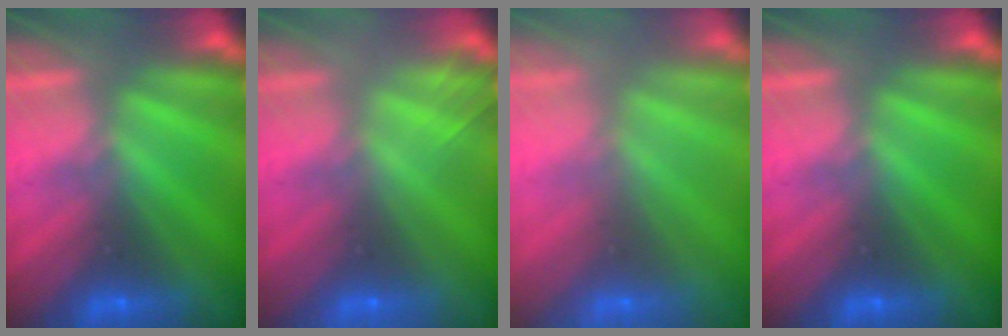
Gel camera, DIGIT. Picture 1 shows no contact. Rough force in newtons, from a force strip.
{"total": 2.0}
{"total": 7.9}
{"total": 0.0}